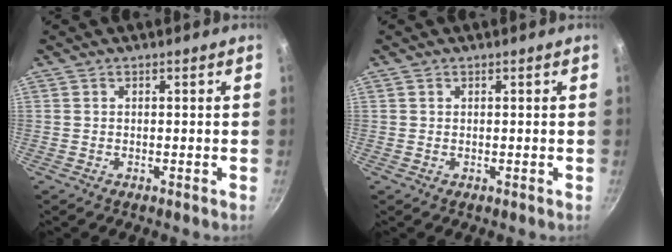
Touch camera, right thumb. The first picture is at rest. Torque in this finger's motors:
{"motor_torque": [-0.22, -0.40, -0.44, 0.19, 0.06]}